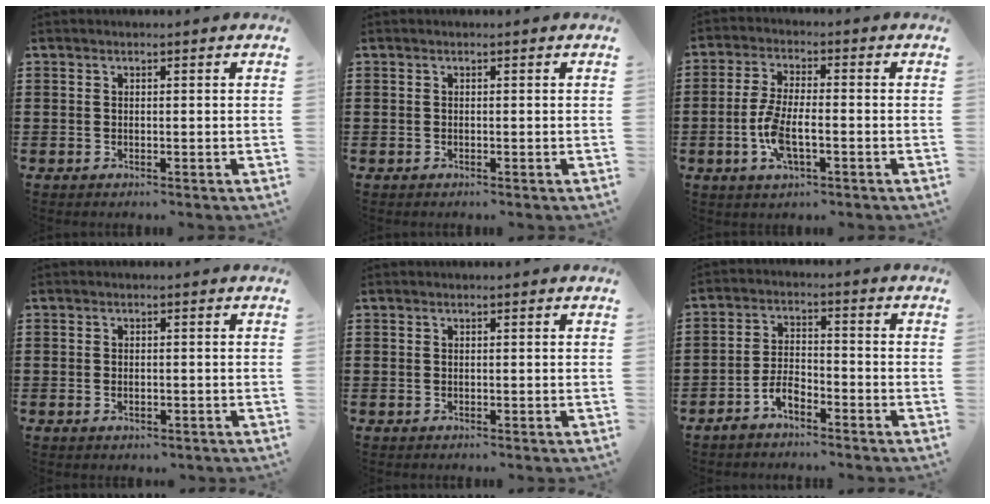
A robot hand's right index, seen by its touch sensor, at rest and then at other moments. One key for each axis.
{"total": 0.0}
{"total": 6.9, "fx": -2.1, "fy": 2.5, "fz": 6.1, "tx": -0.138, "ty": -0.006, "tz": -0.043}
{"total": 0.9, "fx": -0.3, "fy": 0.5, "fz": 0.7, "tx": -0.015, "ty": -0.001, "tz": -0.005}
{"total": 0.0}
{"total": 4.0, "fx": -3.1, "fy": 1.5, "fz": 2.1, "tx": -0.052, "ty": 0.007, "tz": -0.064}